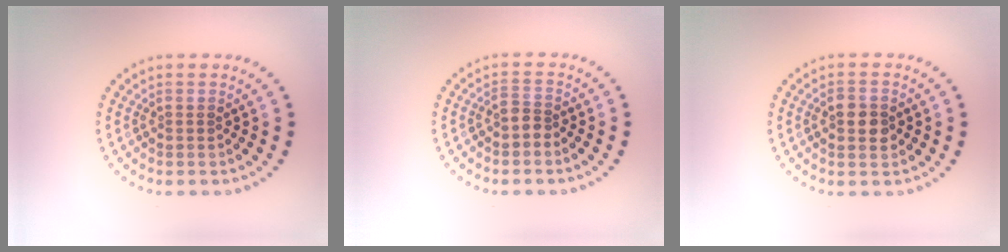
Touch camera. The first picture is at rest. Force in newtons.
{"total": 1.6, "press": 1.3, "slide": 1.0}
{"total": 2.5, "press": 2.5, "slide": 0.1}